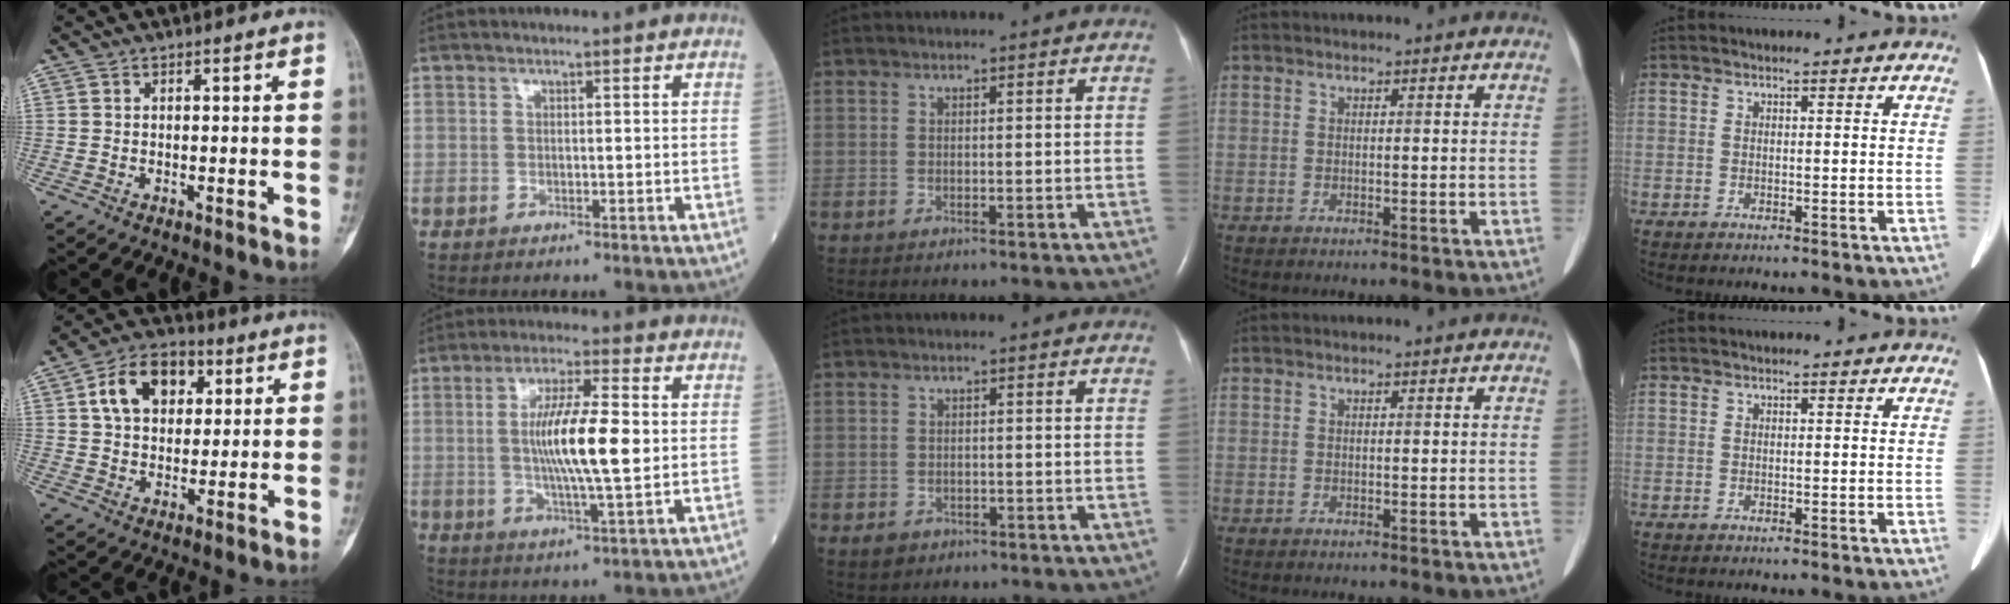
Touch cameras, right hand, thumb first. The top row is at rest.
{"thumb": {"total": 12.3, "force": [3.8, 8.5, 8.0], "torque": [-0.106, 0.005, 0.058]}, "index": {"total": 11.4, "force": [0.5, 1.3, 11.4], "torque": [-0.209, 0.000, 0.008]}, "middle": {"total": 2.1, "force": [-1.2, 1.6, 0.5], "torque": [-0.008, 0.004, -0.012]}}